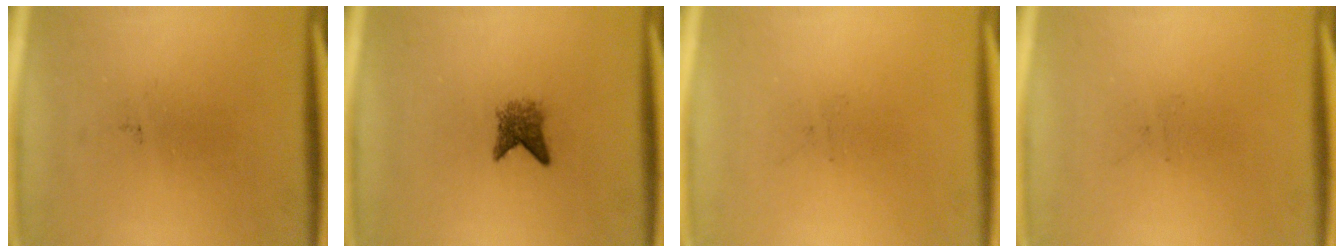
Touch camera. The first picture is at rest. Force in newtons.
{"total": 2.6}
{"total": 0.0}
{"total": 0.0}